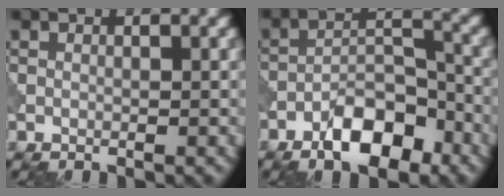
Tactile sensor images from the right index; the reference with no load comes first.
{"total": 6.4, "force": [-4.1, 2.6, 4.2], "torque": [-0.060, 0.010, -0.073]}